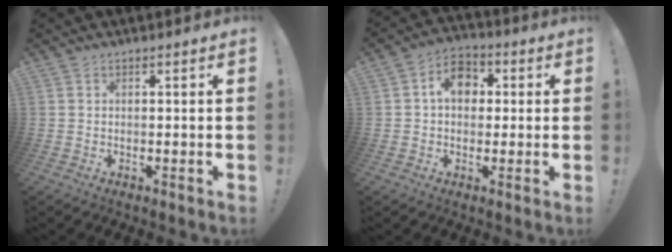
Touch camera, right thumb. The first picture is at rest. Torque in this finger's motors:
{"motor_torque": [1.14, 1.41, 0.85, -0.26, 0.00]}